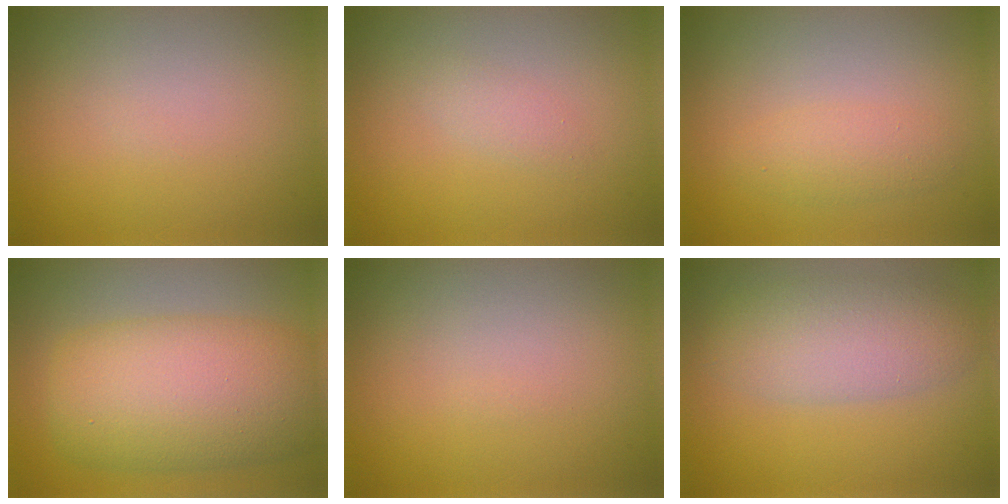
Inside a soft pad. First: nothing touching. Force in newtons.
{"total": 1.1, "press": 1.1, "slide": 0.0}
{"total": 1.8, "press": 1.8, "slide": 0.0}
{"total": 10.1, "press": 10.1, "slide": 0.1}
{"total": 0.0}
{"total": 4.9, "press": 4.8, "slide": 0.4}